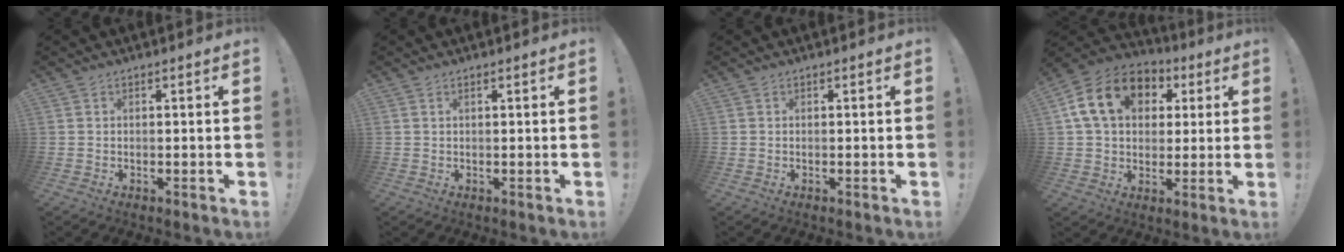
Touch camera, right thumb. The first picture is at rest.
{"total": 0.8, "force": [0.4, 0.0, 0.7], "torque": [-0.007, -0.002, 0.004]}
{"total": 0.0}
{"total": 17.1, "force": [5.3, 12.7, 10.1], "torque": [-0.158, 0.007, 0.103]}